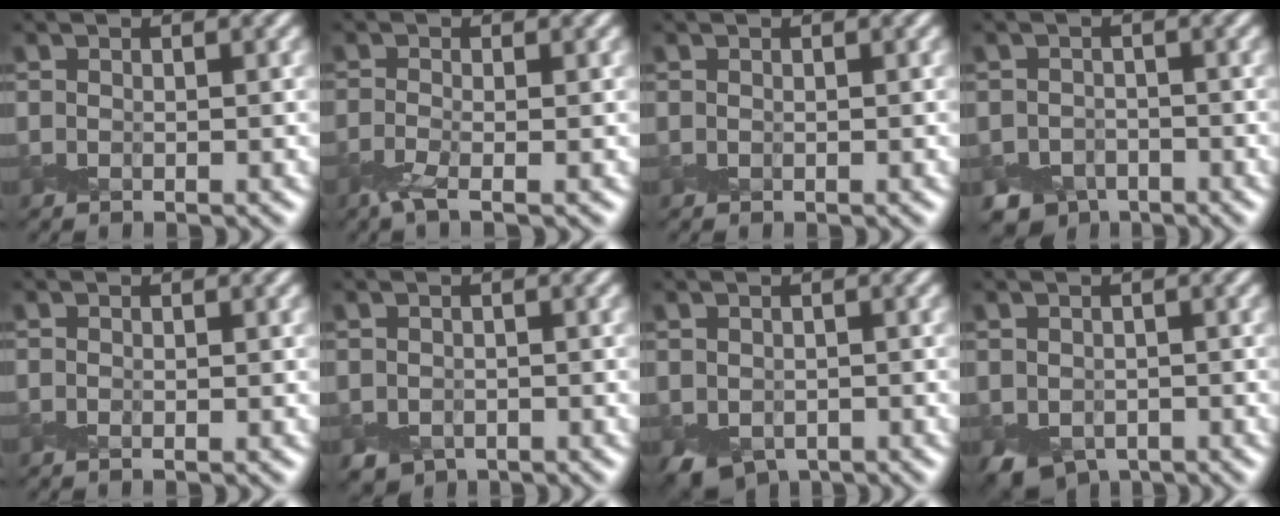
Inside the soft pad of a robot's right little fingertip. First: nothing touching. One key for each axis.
{"total": 1.9, "fx": -1.3, "fy": 0.1, "fz": 1.5, "tx": -0.041, "ty": -0.005, "tz": -0.031}
{"total": 0.0}
{"total": 4.2, "fx": -3.2, "fy": 2.6, "fz": 0.6, "tx": 0.008, "ty": -0.005, "tz": -0.059}
{"total": 0.0}
{"total": 0.8, "fx": -0.3, "fy": 0.7, "fz": 0.0, "tx": 0.003, "ty": -0.002, "tz": -0.008}
{"total": 2.0, "fx": -0.3, "fy": 1.6, "fz": 1.0, "tx": -0.020, "ty": -0.004, "tz": -0.008}
{"total": 2.3, "fx": -0.6, "fy": 1.9, "fz": 1.2, "tx": -0.024, "ty": -0.006, "tz": -0.013}